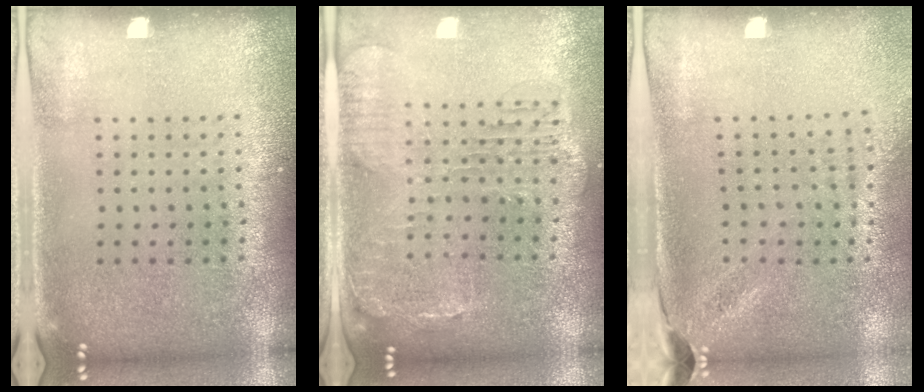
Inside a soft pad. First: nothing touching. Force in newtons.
{"total": 1.4, "press": 1.4, "slide": 0.4}
{"total": 2.0, "press": 1.6, "slide": 1.2}